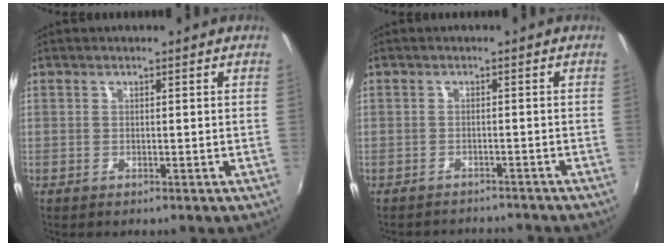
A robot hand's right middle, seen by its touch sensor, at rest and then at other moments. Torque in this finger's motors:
{"motor_torque": [-0.05, -0.35, -0.36, -0.17]}